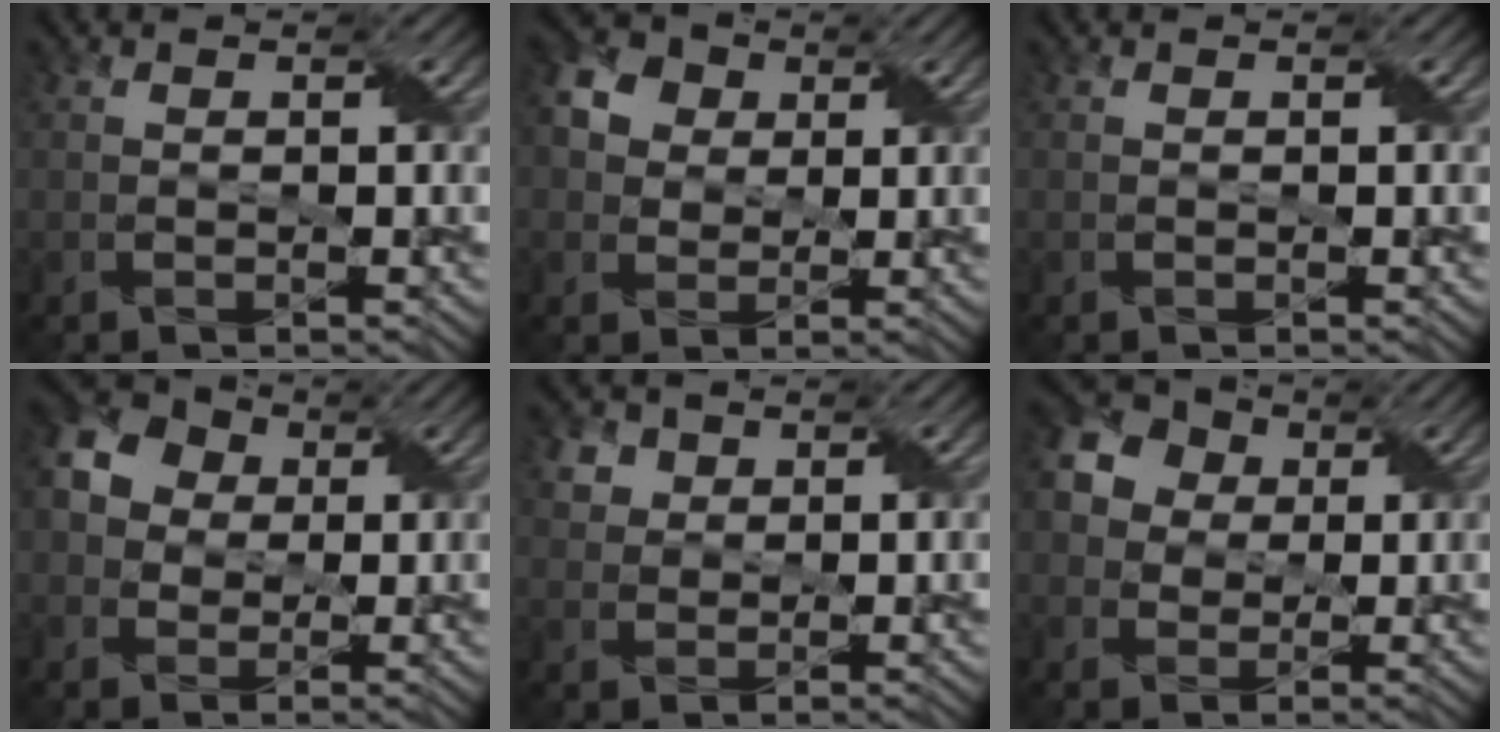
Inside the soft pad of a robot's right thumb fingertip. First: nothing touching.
{"total": 5.8, "force": [1.6, 4.9, 2.7], "torque": [-0.091, 0.014, 0.018]}
{"total": 0.0}
{"total": 8.3, "force": [1.6, 7.2, 3.9], "torque": [-0.115, 0.032, 0.012]}
{"total": 3.7, "force": [2.1, 2.9, 1.2], "torque": [-0.046, -0.002, 0.048]}
{"total": 9.6, "force": [2.8, 8.2, 4.2], "torque": [-0.129, 0.042, 0.027]}